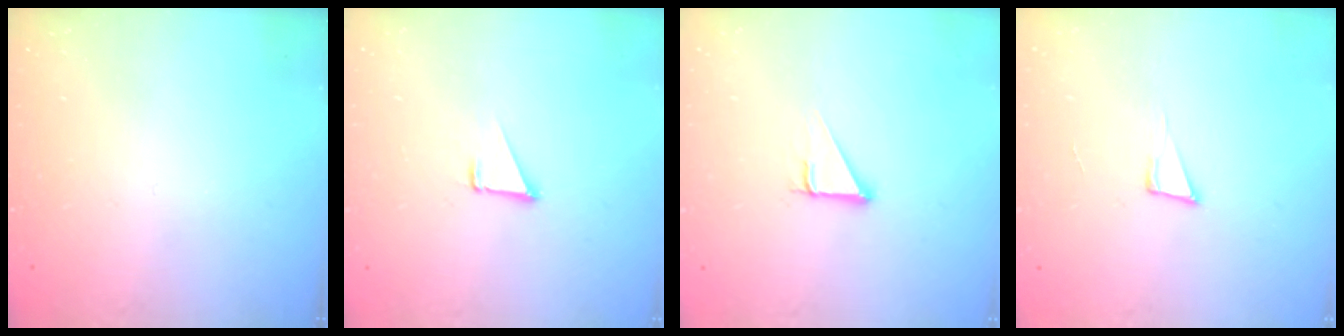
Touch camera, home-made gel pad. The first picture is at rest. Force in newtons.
{"total": 1.6, "press": 1.5, "slide": 0.1}
{"total": 2.8, "press": 2.8, "slide": 0.0}
{"total": 5.7, "press": 4.5, "slide": 3.4}